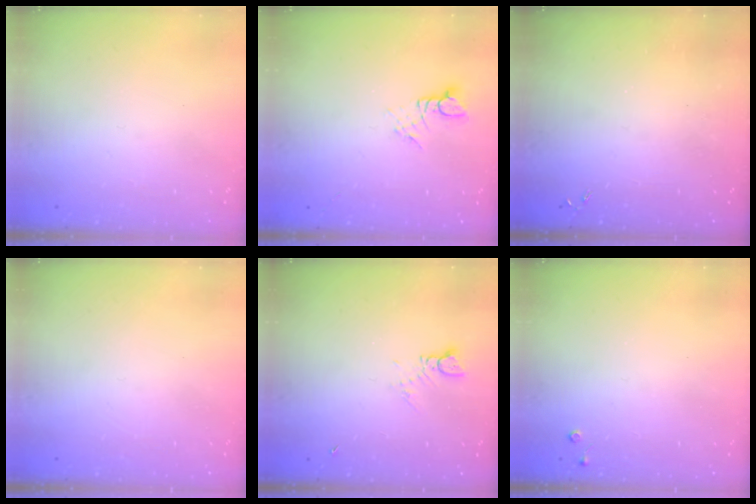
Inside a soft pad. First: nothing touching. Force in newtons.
{"total": 3.3, "press": 3.3, "slide": 0.4}
{"total": 0.0}
{"total": 0.0}
{"total": 2.0, "press": 2.0, "slide": 0.1}
{"total": 2.7, "press": 2.7, "slide": 0.4}